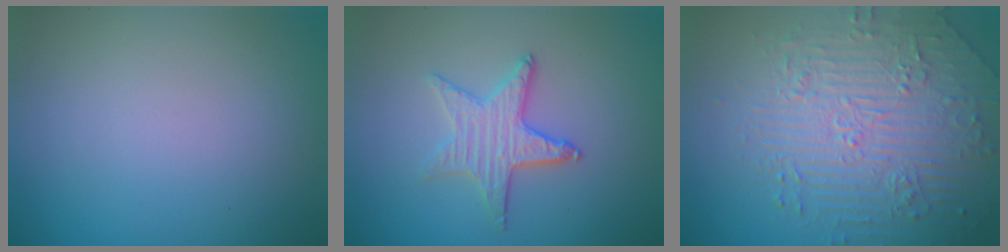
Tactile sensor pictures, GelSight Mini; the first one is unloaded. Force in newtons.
{"total": 3.2, "press": 2.8, "slide": 1.5}
{"total": 4.7, "press": 4.6, "slide": 0.8}